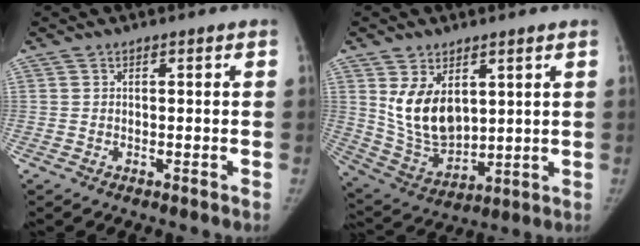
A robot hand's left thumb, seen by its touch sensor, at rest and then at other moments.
{"total": 12.0, "force": [4.0, 7.6, 8.4], "torque": [-0.126, -0.029, 0.099]}